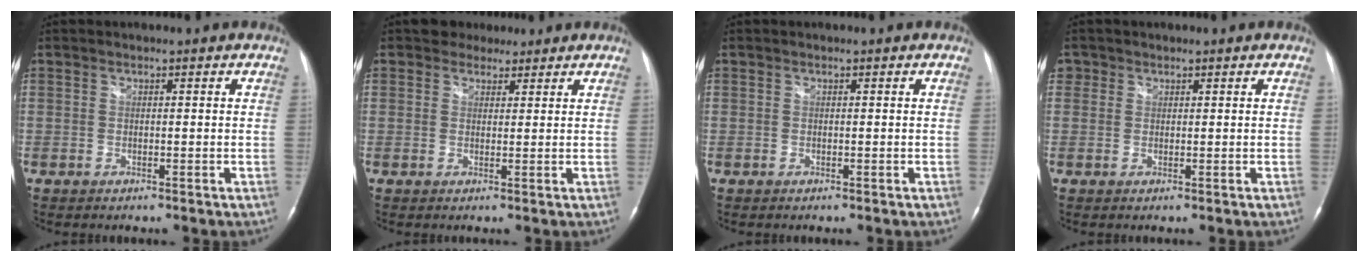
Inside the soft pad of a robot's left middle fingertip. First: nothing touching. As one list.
[{"total": 3.0, "force": [2.4, 1.8, 0.1], "torque": [-0.001, 0.011, 0.034]}, {"total": 0.0}, {"total": 1.7, "force": [0.8, 1.5, 0.2], "torque": [0.007, 0.005, 0.011]}]